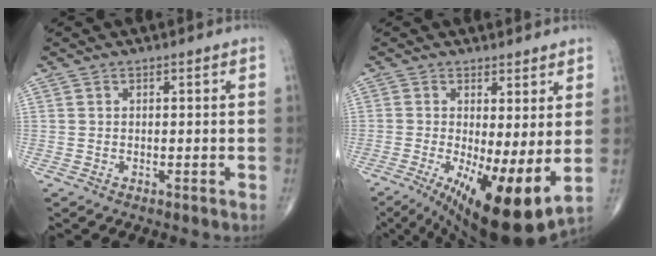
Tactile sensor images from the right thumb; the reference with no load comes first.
{"total": 14.0, "force": [-1.9, 4.1, 13.2], "torque": [-0.222, -0.027, -0.015]}